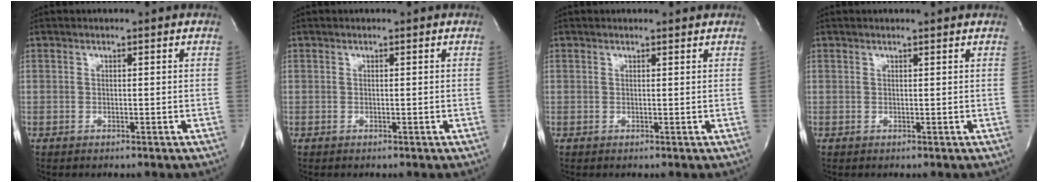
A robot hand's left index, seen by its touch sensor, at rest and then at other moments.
{"total": 0.0}
{"total": 1.1, "force": [1.1, 0.1, 0.1], "torque": [-0.010, -0.002, 0.011]}
{"total": 1.2, "force": [1.2, -0.1, 0.4], "torque": [-0.011, 0.004, 0.015]}